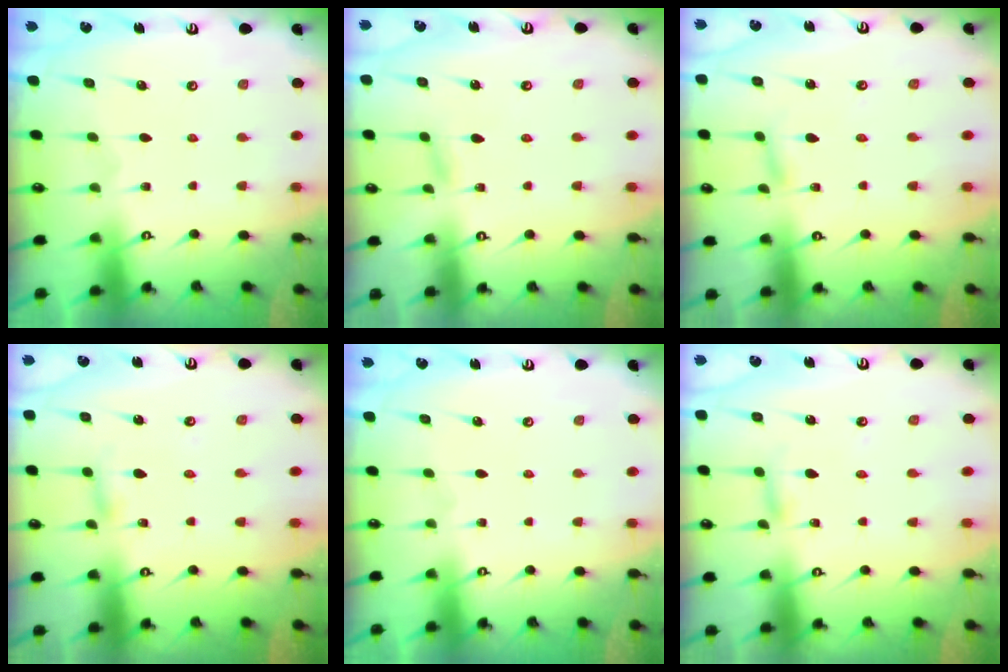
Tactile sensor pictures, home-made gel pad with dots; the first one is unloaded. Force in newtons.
{"total": 3.8, "press": 3.8, "slide": 0.3}
{"total": 1.4, "press": 1.4, "slide": 0.2}
{"total": 2.7, "press": 2.7, "slide": 0.3}
{"total": 0.0}
{"total": 2.8, "press": 2.8, "slide": 0.3}